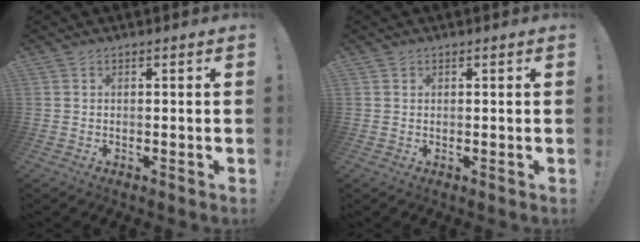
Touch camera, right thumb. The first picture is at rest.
{"total": 0.7, "force": [0.3, 0.4, -0.5], "torque": [0.013, -0.001, 0.004]}